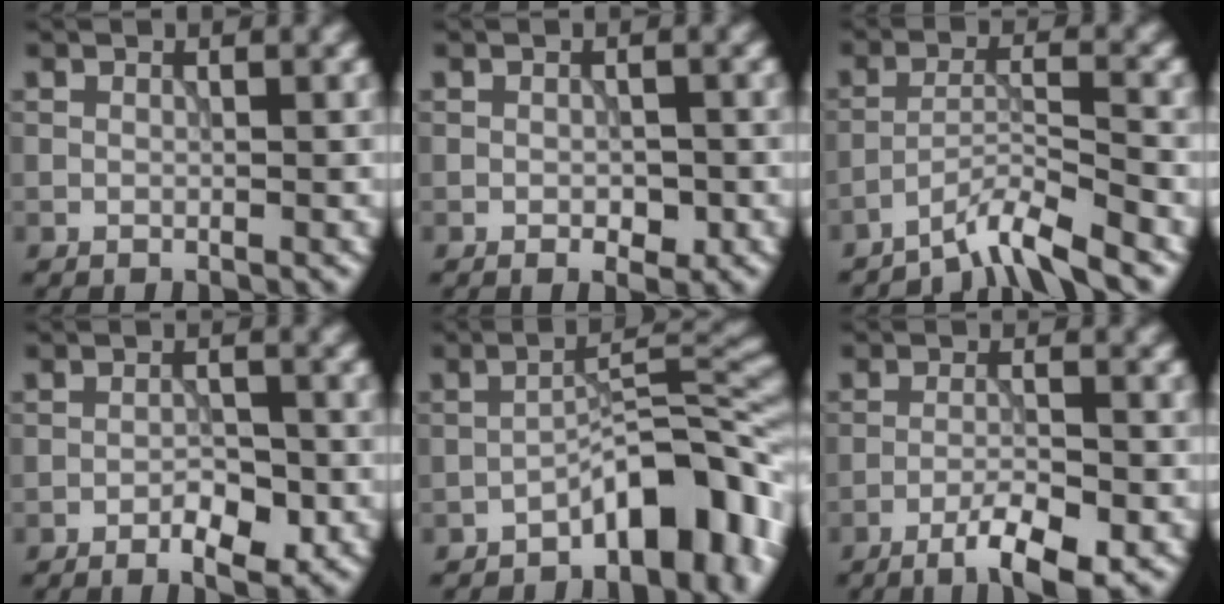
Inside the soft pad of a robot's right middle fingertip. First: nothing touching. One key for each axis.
{"total": 1.5, "fx": -0.5, "fy": 0.8, "fz": 1.2, "tx": -0.015, "ty": 0.000, "tz": -0.007}
{"total": 4.2, "fx": -3.6, "fy": 0.1, "fz": 2.1, "tx": -0.032, "ty": 0.007, "tz": -0.081}
{"total": 2.9, "fx": -1.5, "fy": 1.1, "fz": 2.3, "tx": -0.033, "ty": 0.001, "tz": -0.024}
{"total": 7.9, "fx": -4.6, "fy": 2.9, "fz": 5.8, "tx": -0.064, "ty": 0.022, "tz": -0.077}
{"total": 4.5, "fx": -2.8, "fy": 0.7, "fz": 3.4, "tx": -0.064, "ty": 0.001, "tz": -0.050}